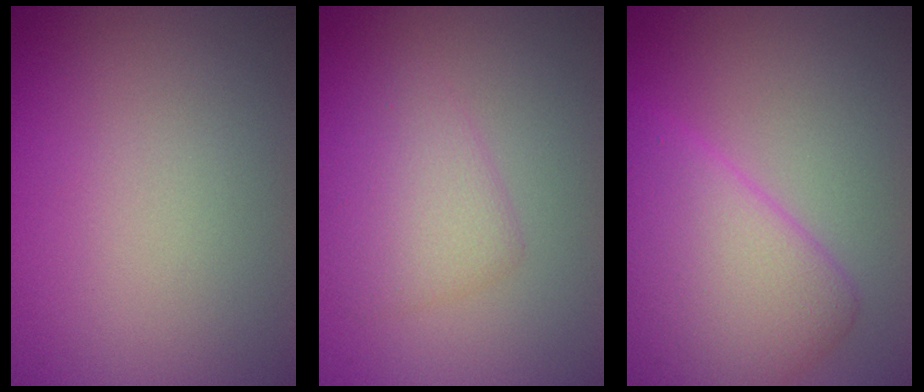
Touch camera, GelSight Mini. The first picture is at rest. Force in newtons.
{"total": 2.7, "press": 2.7, "slide": 0.1}
{"total": 7.4, "press": 7.4, "slide": 0.3}